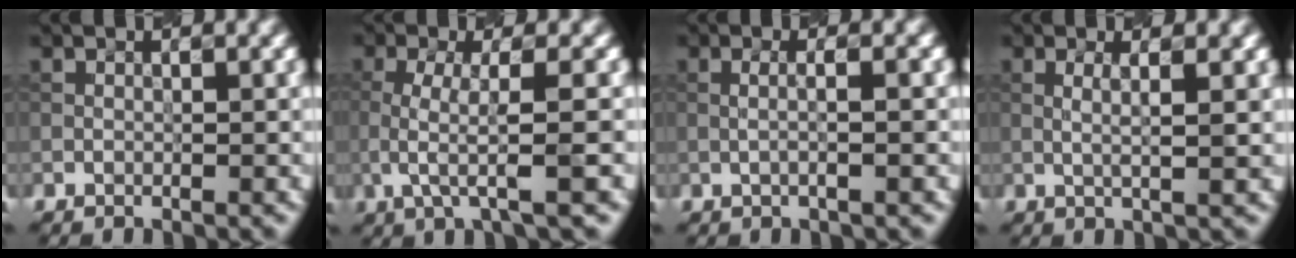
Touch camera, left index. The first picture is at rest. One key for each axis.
{"total": 4.2, "fx": -0.9, "fy": 0.9, "fz": 4.0, "tx": -0.078, "ty": 0.003, "tz": -0.013}
{"total": 1.9, "fx": 0.1, "fy": 0.5, "fz": 1.8, "tx": -0.022, "ty": 0.001, "tz": -0.004}
{"total": 2.1, "fx": 0.4, "fy": 0.4, "fz": 2.0, "tx": -0.037, "ty": 0.004, "tz": 0.010}